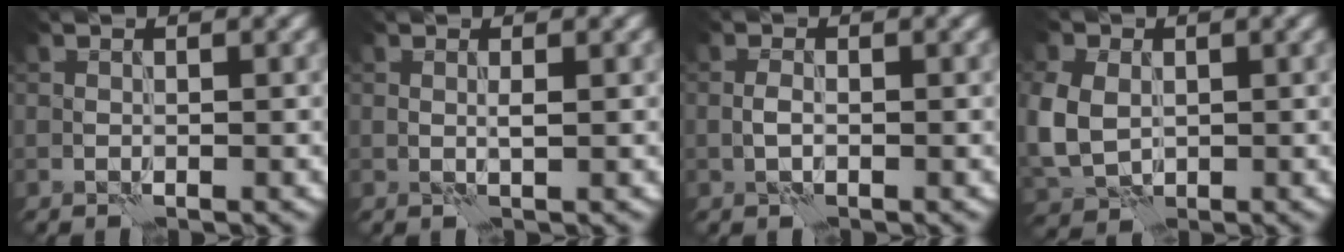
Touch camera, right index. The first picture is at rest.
{"total": 0.7, "force": [0.2, -0.3, 0.6], "torque": [-0.014, 0.005, 0.003]}
{"total": 1.1, "force": [-0.4, 0.3, 0.9], "torque": [-0.022, 0.006, -0.010]}
{"total": 6.7, "force": [0.1, 5.3, 4.1], "torque": [-0.114, 0.004, 0.000]}